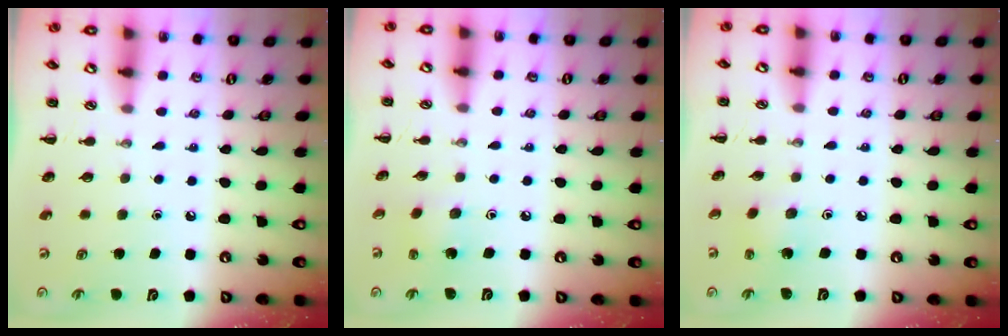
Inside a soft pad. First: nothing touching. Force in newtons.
{"total": 1.8, "press": 1.6, "slide": 0.6}
{"total": 1.8, "press": 1.6, "slide": 0.6}